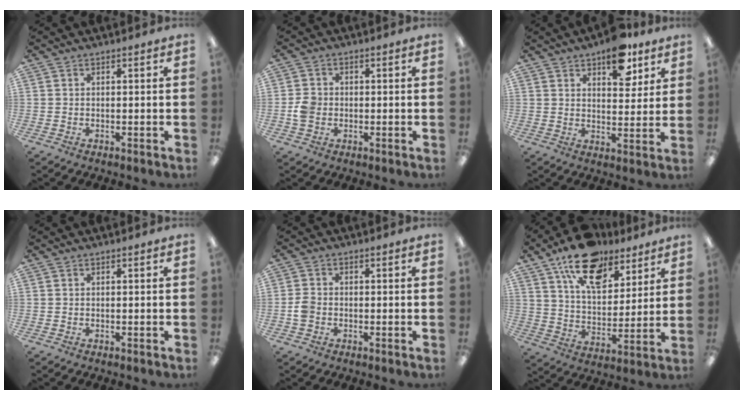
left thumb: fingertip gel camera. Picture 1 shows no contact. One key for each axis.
{"total": 4.1, "fx": -0.6, "fy": 3.5, "fz": 2.0, "tx": -0.026, "ty": 0.005, "tz": -0.011}
{"total": 11.6, "fx": 7.4, "fy": 5.9, "fz": 6.7, "tx": -0.068, "ty": -0.035, "tz": 0.123}
{"total": 0.0}
{"total": 3.1, "fx": -1.0, "fy": 2.4, "fz": 1.7, "tx": -0.028, "ty": 0.008, "tz": -0.017}
{"total": 16.9, "fx": 11.6, "fy": 8.6, "fz": 8.8, "tx": -0.141, "ty": -0.056, "tz": 0.205}